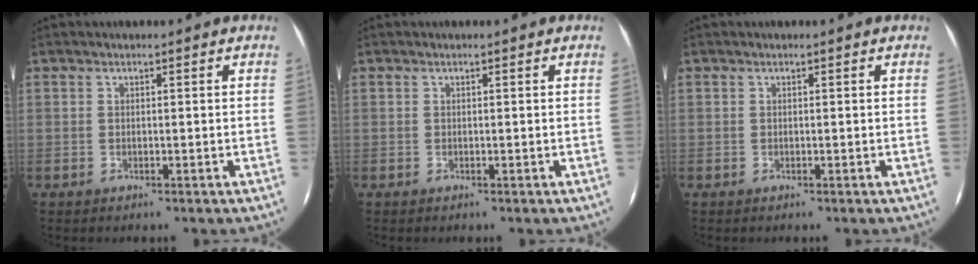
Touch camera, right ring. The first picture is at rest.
{"total": 0.0}
{"total": 0.0}